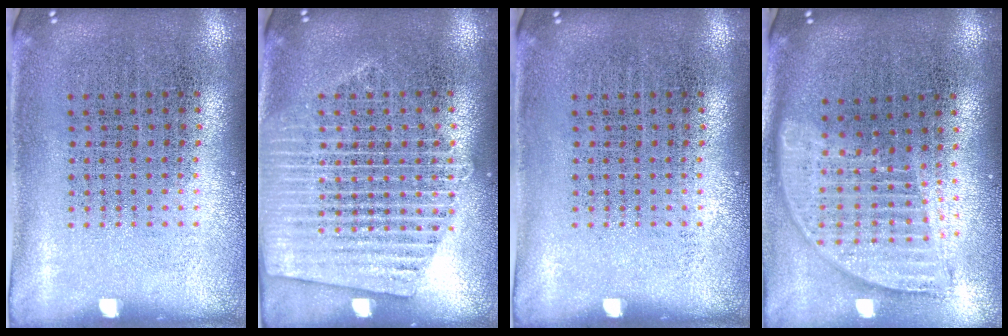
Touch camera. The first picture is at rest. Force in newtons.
{"total": 1.6, "press": 1.6, "slide": 0.2}
{"total": 0.0}
{"total": 1.8, "press": 1.5, "slide": 0.9}